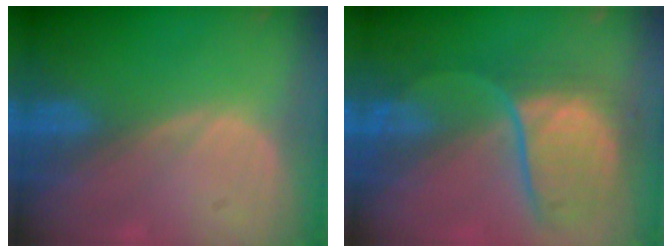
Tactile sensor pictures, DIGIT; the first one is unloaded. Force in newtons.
{"total": 8.8, "press": 8.4, "slide": 2.6}